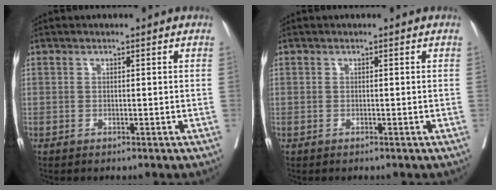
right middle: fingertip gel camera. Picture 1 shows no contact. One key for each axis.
{"total": 0.0}